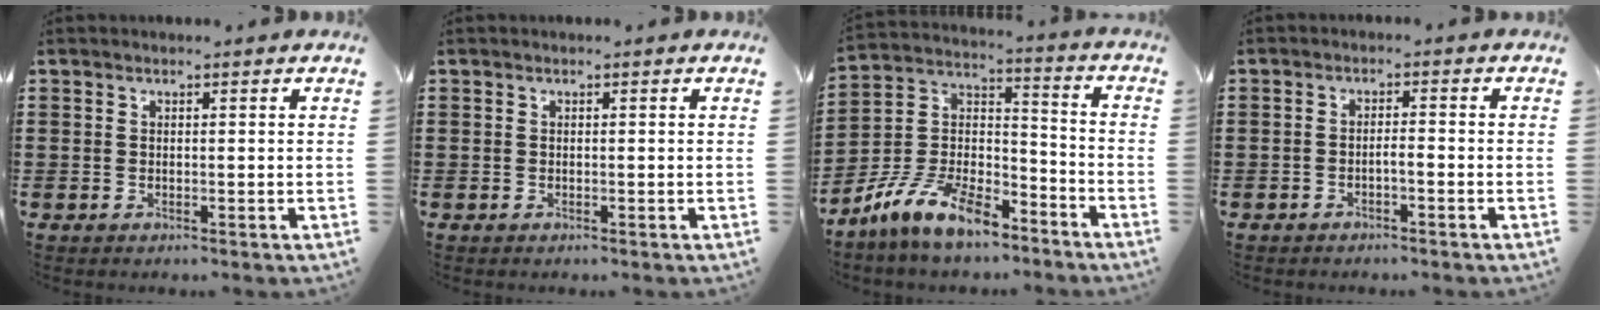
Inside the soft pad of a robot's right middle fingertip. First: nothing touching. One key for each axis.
{"total": 0.0}
{"total": 11.2, "fx": -9.0, "fy": 3.2, "fz": 6.0, "tx": -0.136, "ty": 0.014, "tz": -0.184}
{"total": 1.5, "fx": -1.2, "fy": 0.0, "fz": 0.9, "tx": -0.020, "ty": 0.001, "tz": -0.023}